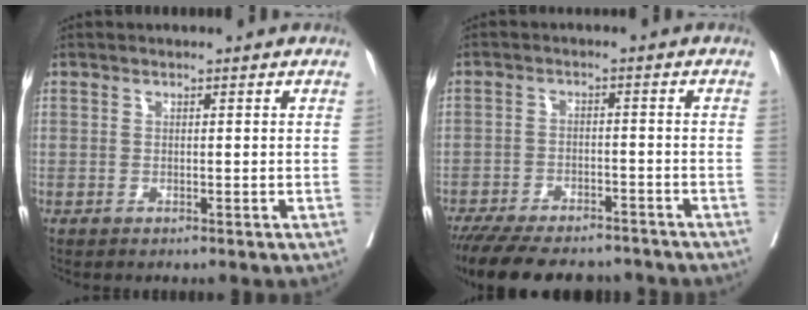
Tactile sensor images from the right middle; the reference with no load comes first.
{"total": 15.2, "force": [-13.1, 4.6, 6.0], "torque": [-0.135, -0.011, -0.188]}